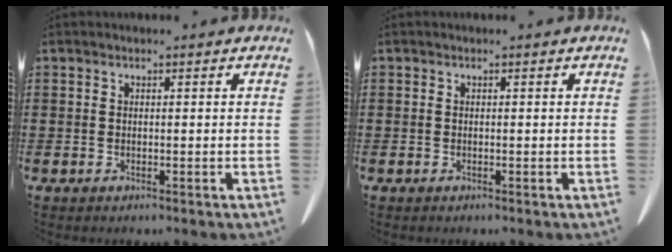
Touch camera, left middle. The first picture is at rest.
{"total": 0.0}